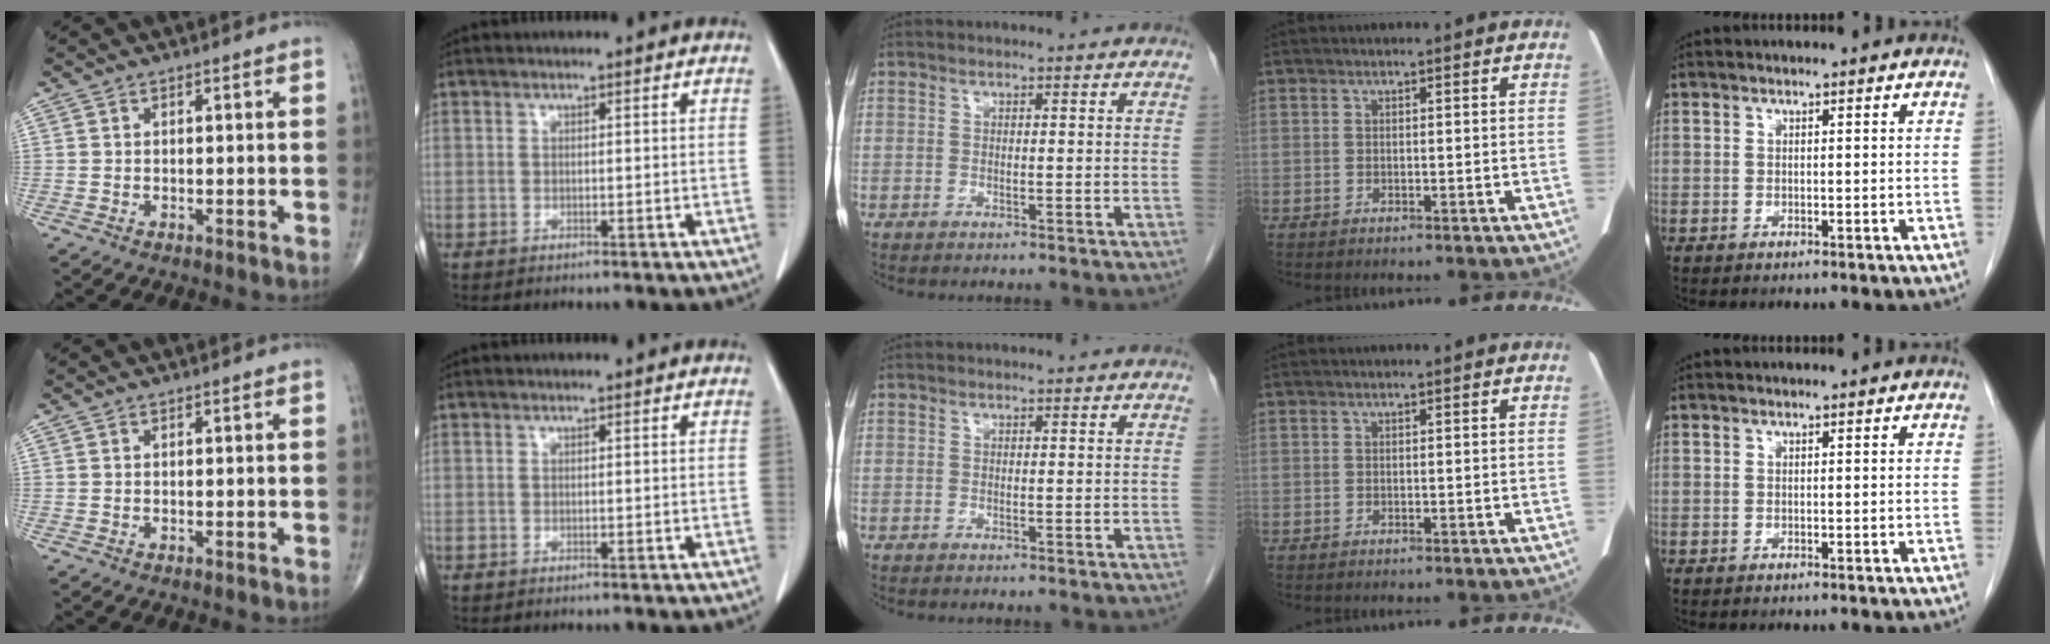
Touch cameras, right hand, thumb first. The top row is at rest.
{}